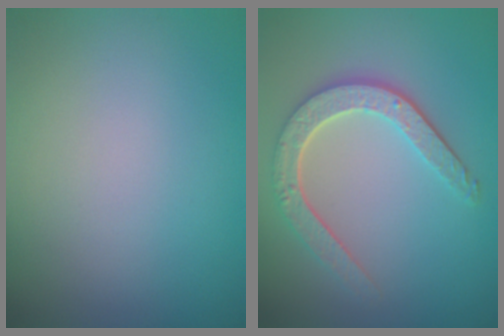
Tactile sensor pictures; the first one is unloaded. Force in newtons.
{"total": 4.5, "press": 3.5, "slide": 2.7}